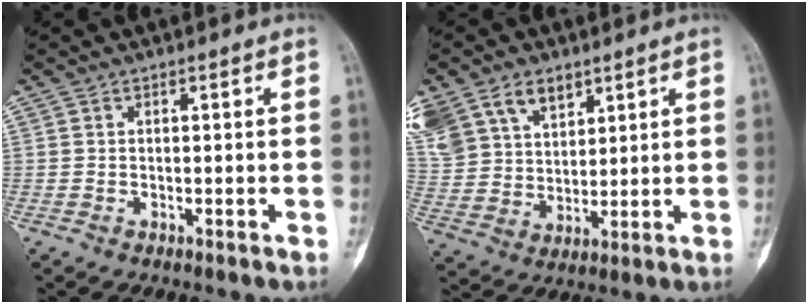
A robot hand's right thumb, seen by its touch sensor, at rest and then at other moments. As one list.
[{"total": 19.6, "force": [10.6, 13.6, 9.4], "torque": [-0.225, 0.020, 0.218]}]